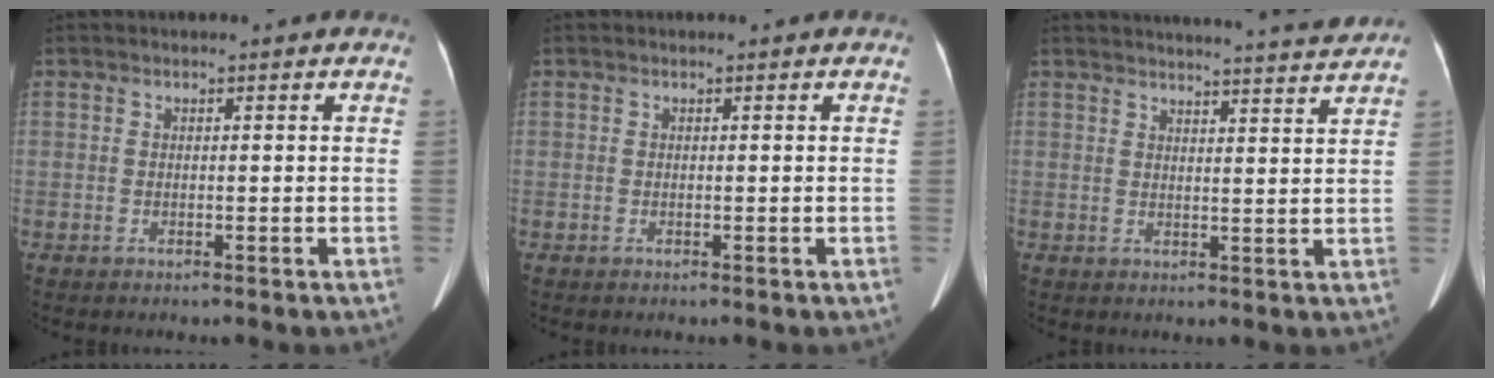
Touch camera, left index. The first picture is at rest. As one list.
[{"total": 0.0}, {"total": 13.1, "force": [12.5, -1.1, 3.7], "torque": [-0.056, -0.026, 0.149]}]